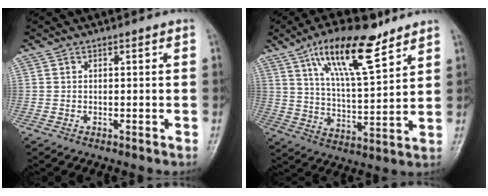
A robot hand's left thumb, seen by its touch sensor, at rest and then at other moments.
{"total": 15.8, "force": [9.8, 5.0, 11.4], "torque": [-0.176, -0.043, 0.174]}